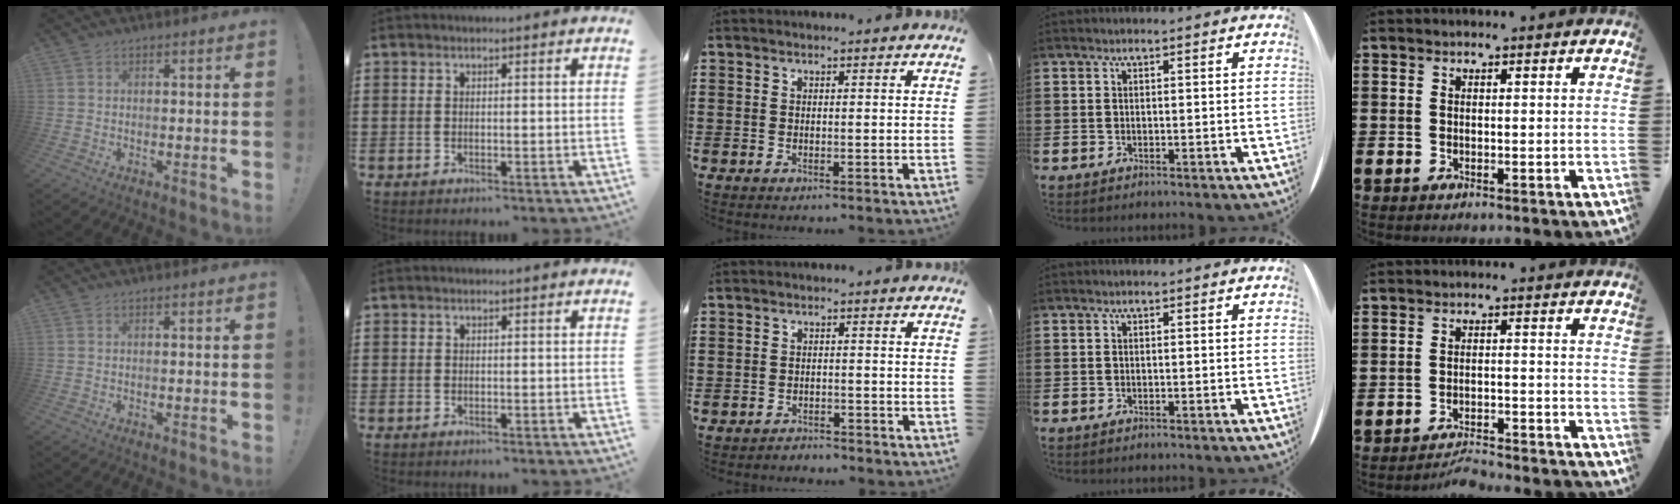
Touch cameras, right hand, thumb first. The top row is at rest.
{"middle": {"total": 1.9, "force": [-1.8, 0.3, -0.3], "torque": [-0.001, 0.001, -0.042]}, "little": {"total": 2.9, "force": [-2.9, 0.0, 0.2], "torque": [-0.008, 0.005, -0.061]}}